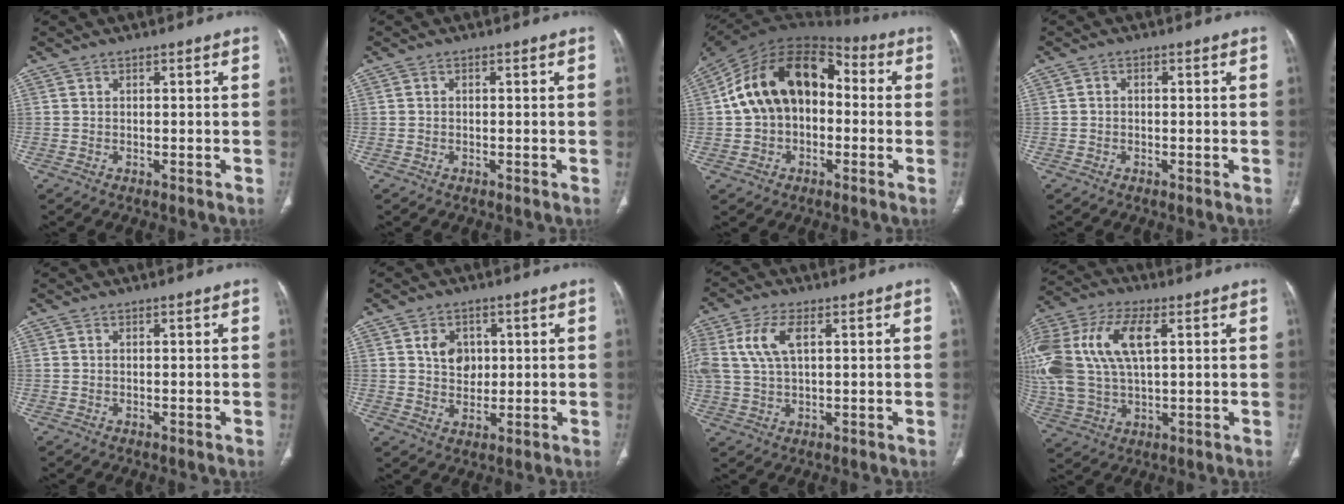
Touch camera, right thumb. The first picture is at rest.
{"total": 0.0}
{"total": 19.0, "force": [1.0, 13.0, 13.9], "torque": [-0.219, 0.047, 0.006]}
{"total": 0.9, "force": [-0.1, 0.7, 0.5], "torque": [-0.007, 0.003, -0.005]}
{"total": 0.0}
{"total": 5.7, "force": [1.4, 4.5, 3.1], "torque": [-0.025, -0.007, 0.027]}
{"total": 8.5, "force": [2.5, 4.3, 6.9], "torque": [-0.163, 0.010, 0.053]}
{"total": 22.6, "force": [5.4, 12.2, 18.3], "torque": [-0.439, 0.020, 0.102]}